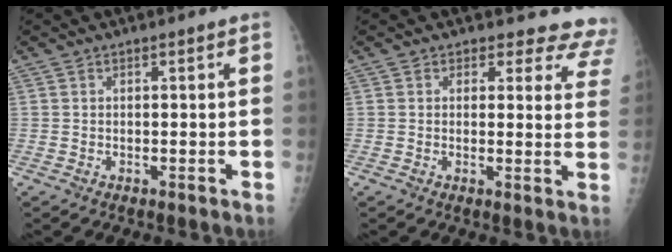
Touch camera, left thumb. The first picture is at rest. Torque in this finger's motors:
{"motor_torque": [-0.22, 0.24, -0.21, -0.08, 0.03]}